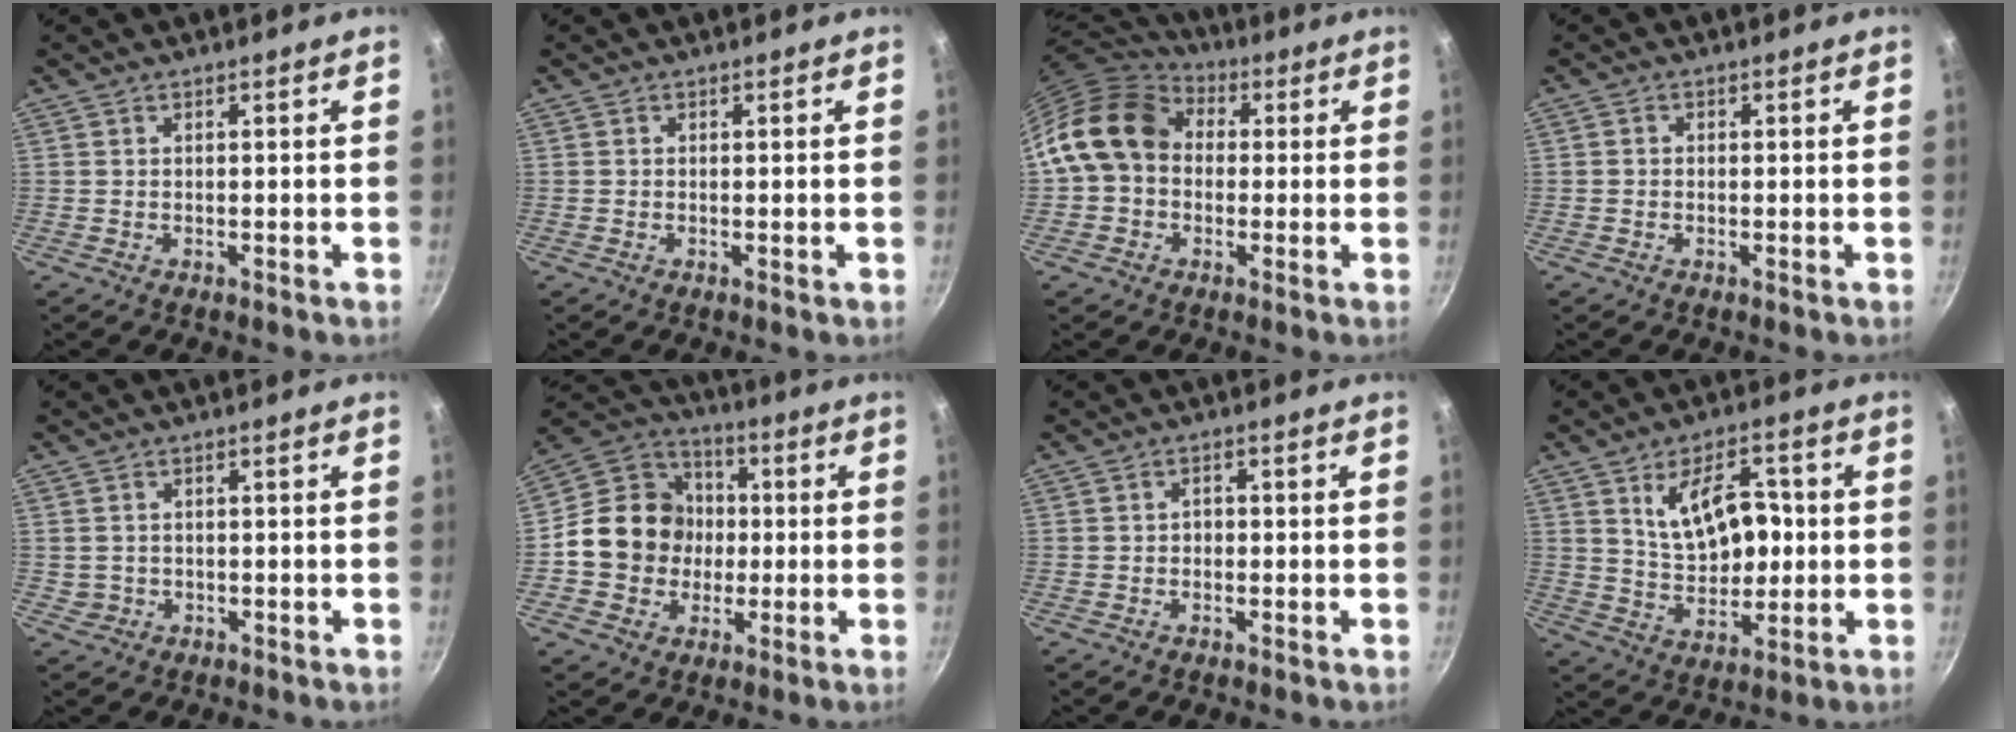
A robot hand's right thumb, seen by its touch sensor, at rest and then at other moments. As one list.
[{"total": 0.0}, {"total": 14.6, "force": [1.5, 11.7, 8.7], "torque": [-0.130, 0.032, 0.010]}, {"total": 0.7, "force": [-0.2, 0.6, 0.3], "torque": [-0.006, 0.003, -0.004]}, {"total": 1.4, "force": [-0.1, 1.4, 0.2], "torque": [0.000, 0.005, 0.007]}, {"total": 15.2, "force": [-0.8, 13.6, 6.7], "torque": [-0.081, 0.031, -0.024]}, {"total": 1.6, "force": [-0.2, 1.3, 0.9], "torque": [-0.011, 0.003, -0.006]}, {"total": 12.7, "force": [2.3, 7.8, 9.8], "torque": [-0.122, -0.010, 0.049]}]